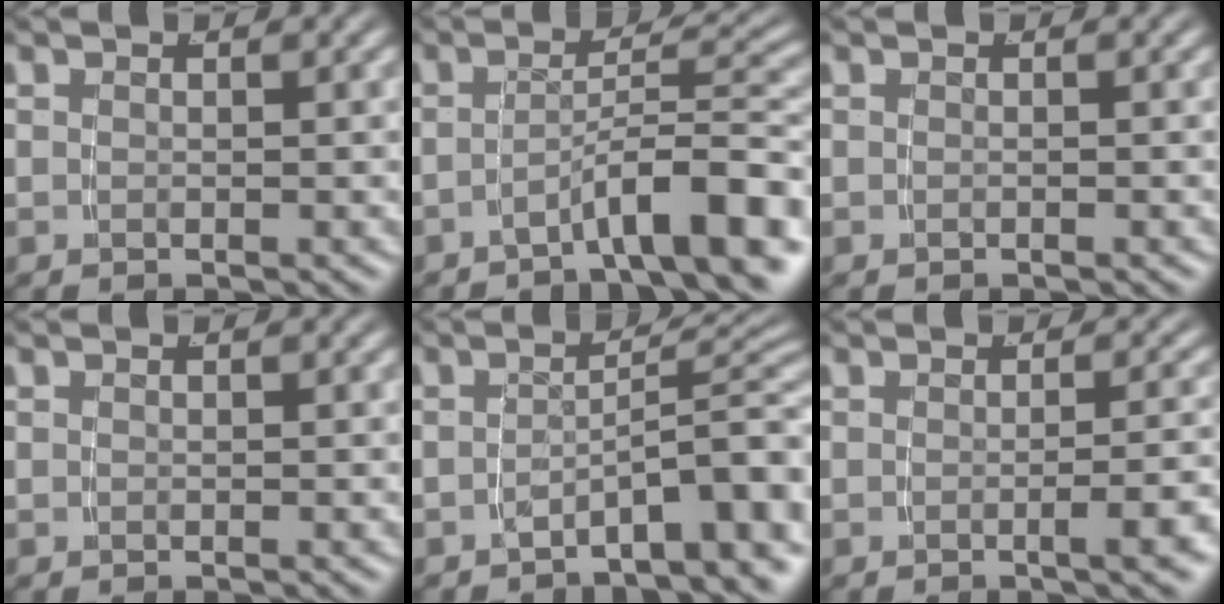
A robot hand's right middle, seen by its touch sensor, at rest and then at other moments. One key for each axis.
{"total": 6.2, "fx": -3.9, "fy": 0.5, "fz": 4.8, "tx": -0.064, "ty": 0.008, "tz": -0.062}
{"total": 0.0}
{"total": 0.0}
{"total": 7.3, "fx": -5.1, "fy": 1.4, "fz": 5.0, "tx": -0.055, "ty": 0.005, "tz": -0.073}
{"total": 2.3, "fx": -1.1, "fy": -0.3, "fz": 2.0, "tx": -0.022, "ty": 0.011, "tz": -0.021}